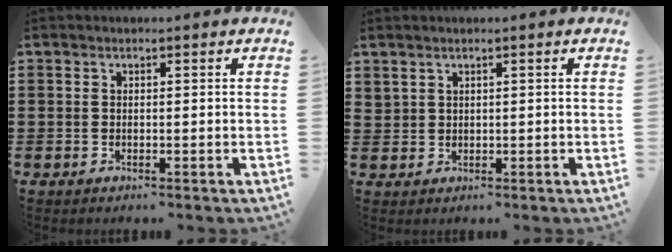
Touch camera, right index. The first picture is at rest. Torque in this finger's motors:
{"motor_torque": [0.47, 0.93, 0.11, 0.10]}